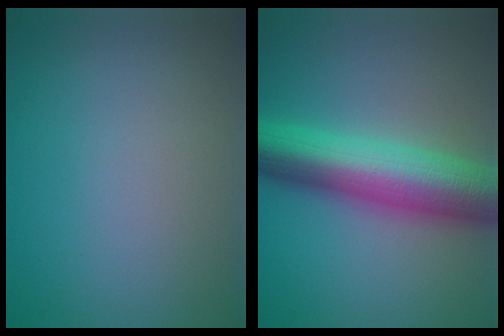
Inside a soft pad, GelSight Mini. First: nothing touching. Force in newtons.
{"total": 10.0, "press": 10.0, "slide": 0.1}